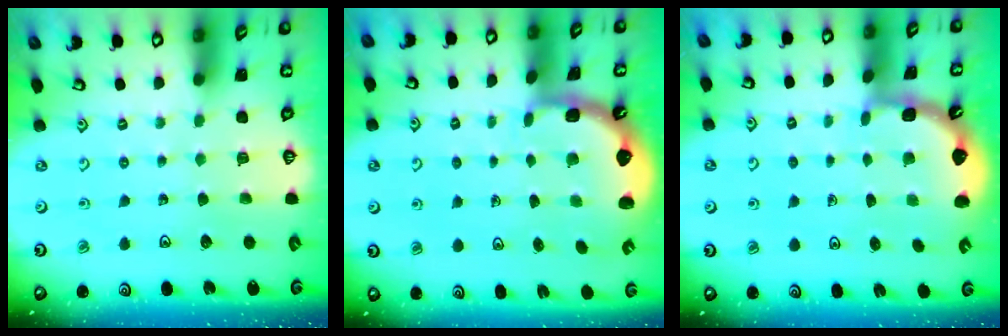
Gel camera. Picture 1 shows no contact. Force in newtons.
{"total": 2.4, "press": 1.7, "slide": 1.7}
{"total": 1.9, "press": 1.9, "slide": 0.2}